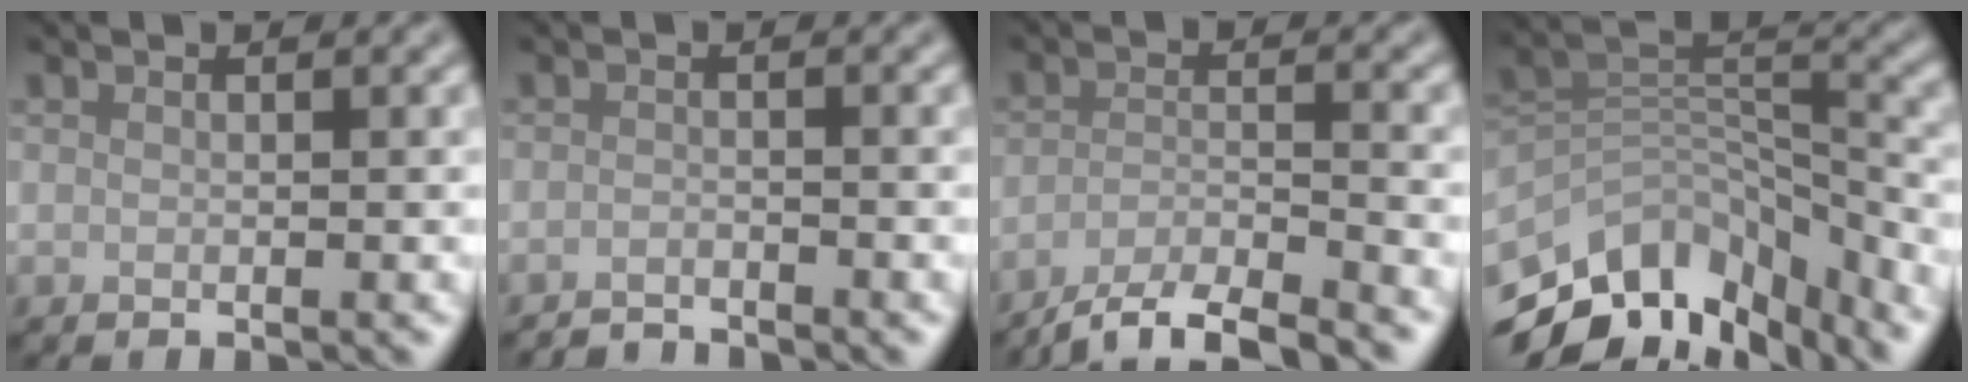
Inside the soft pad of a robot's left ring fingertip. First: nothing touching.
{"total": 1.6, "force": [-1.6, 0.2, 0.2], "torque": [0.000, 0.001, -0.031]}
{"total": 5.8, "force": [-5.1, 1.1, 2.7], "torque": [-0.043, -0.006, -0.090]}
{"total": 10.6, "force": [-8.0, 5.4, 4.4], "torque": [-0.090, 0.007, -0.137]}